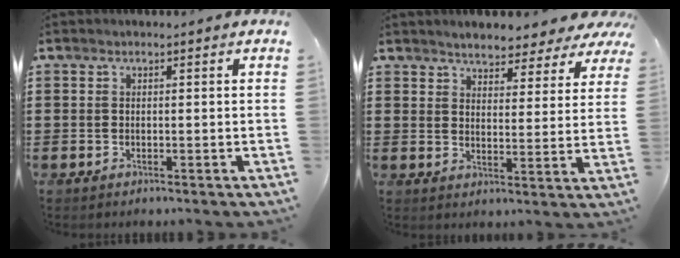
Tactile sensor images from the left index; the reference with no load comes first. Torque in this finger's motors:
{"motor_torque": [2.14, 0.00, 1.05, 0.13]}